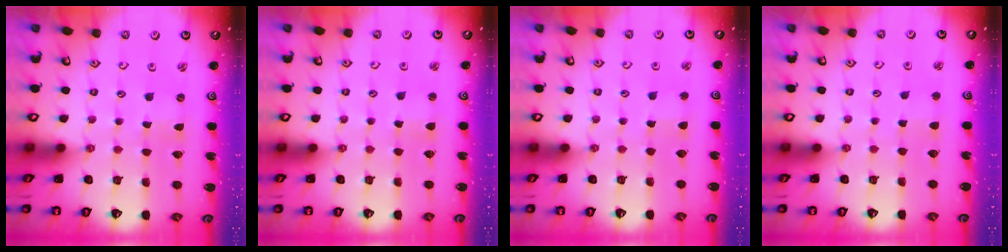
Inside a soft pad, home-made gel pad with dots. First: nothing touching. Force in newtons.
{"total": 2.1, "press": 2.1, "slide": 0.2}
{"total": 2.6, "press": 2.6, "slide": 0.3}
{"total": 2.5, "press": 2.5, "slide": 0.3}